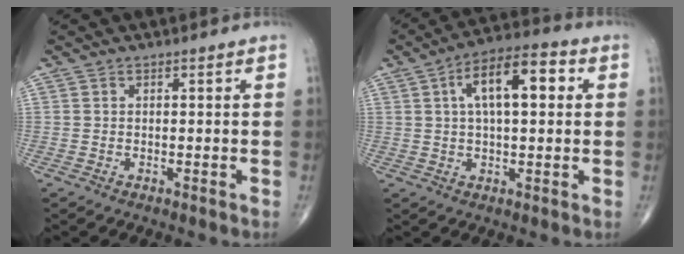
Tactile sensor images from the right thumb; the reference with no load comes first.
{"total": 12.4, "force": [3.0, 5.3, 10.8], "torque": [-0.165, 0.023, 0.041]}